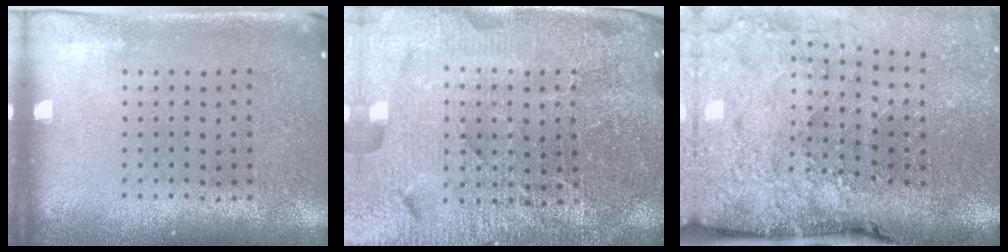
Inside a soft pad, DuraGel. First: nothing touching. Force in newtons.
{"total": 5.9, "press": 5.3, "slide": 2.6}
{"total": 4.7, "press": 3.6, "slide": 2.9}